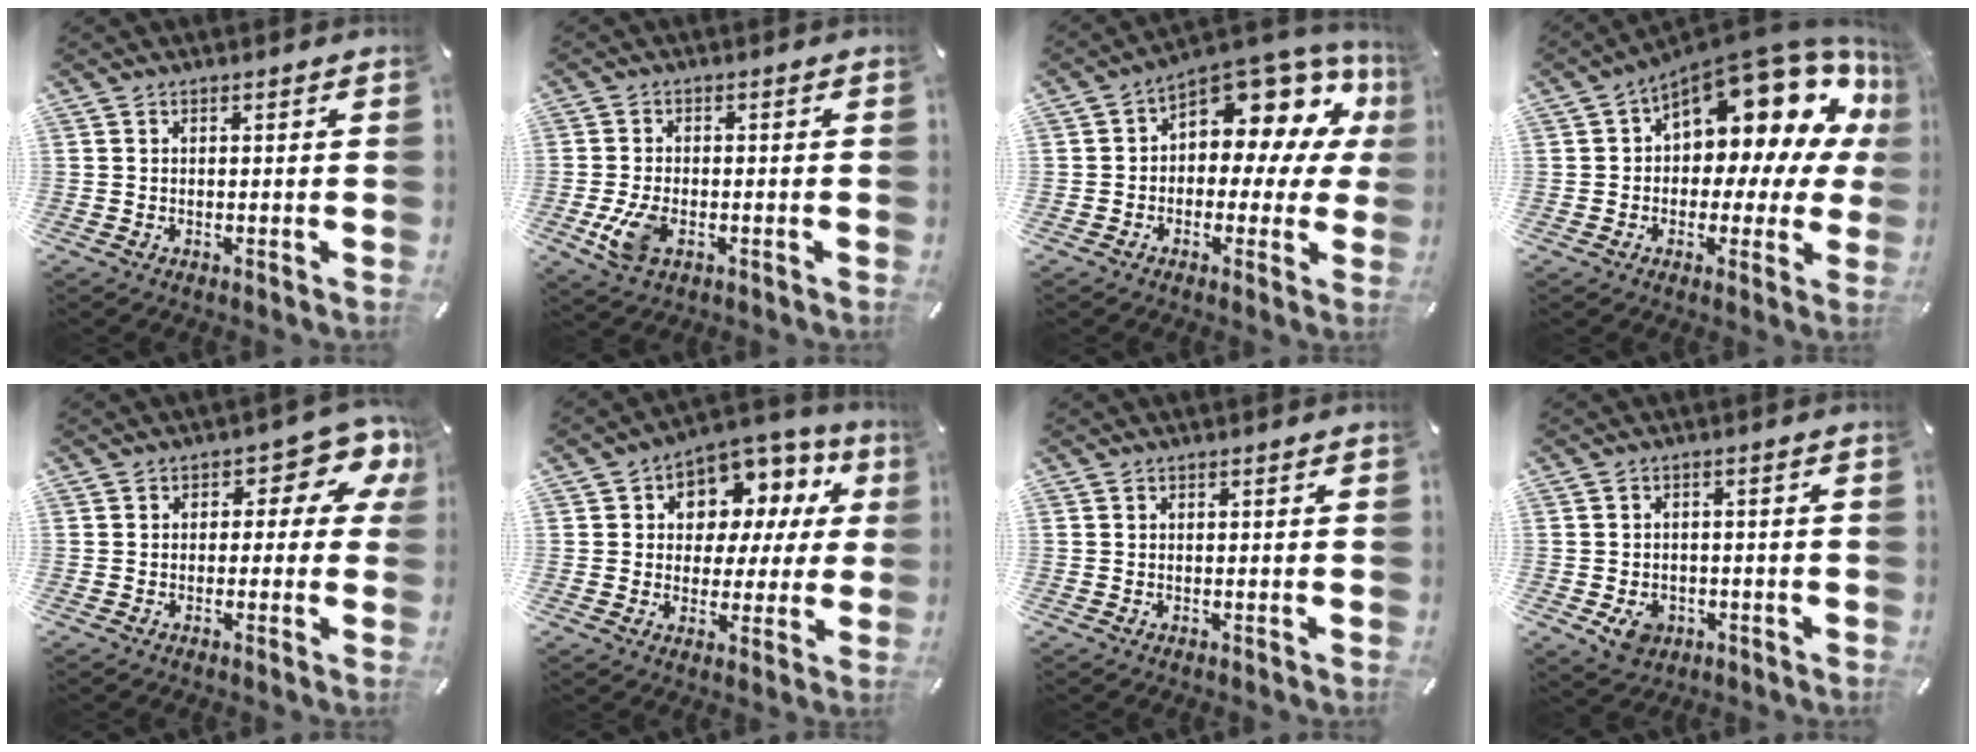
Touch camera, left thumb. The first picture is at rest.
{"total": 7.1, "force": [-2.2, 4.2, 5.3], "torque": [-0.123, -0.001, -0.040]}
{"total": 11.2, "force": [5.9, 6.5, 6.9], "torque": [-0.098, -0.058, 0.098]}
{"total": 18.0, "force": [9.9, 9.0, 12.1], "torque": [-0.159, -0.083, 0.161]}
{"total": 7.9, "force": [2.6, 4.4, 6.0], "torque": [-0.070, -0.018, 0.039]}
{"total": 9.6, "force": [4.1, 7.6, 4.2], "torque": [-0.066, -0.037, 0.075]}
{"total": 0.0}
{"total": 5.5, "force": [-2.0, 4.3, 2.7], "torque": [-0.037, 0.003, -0.036]}